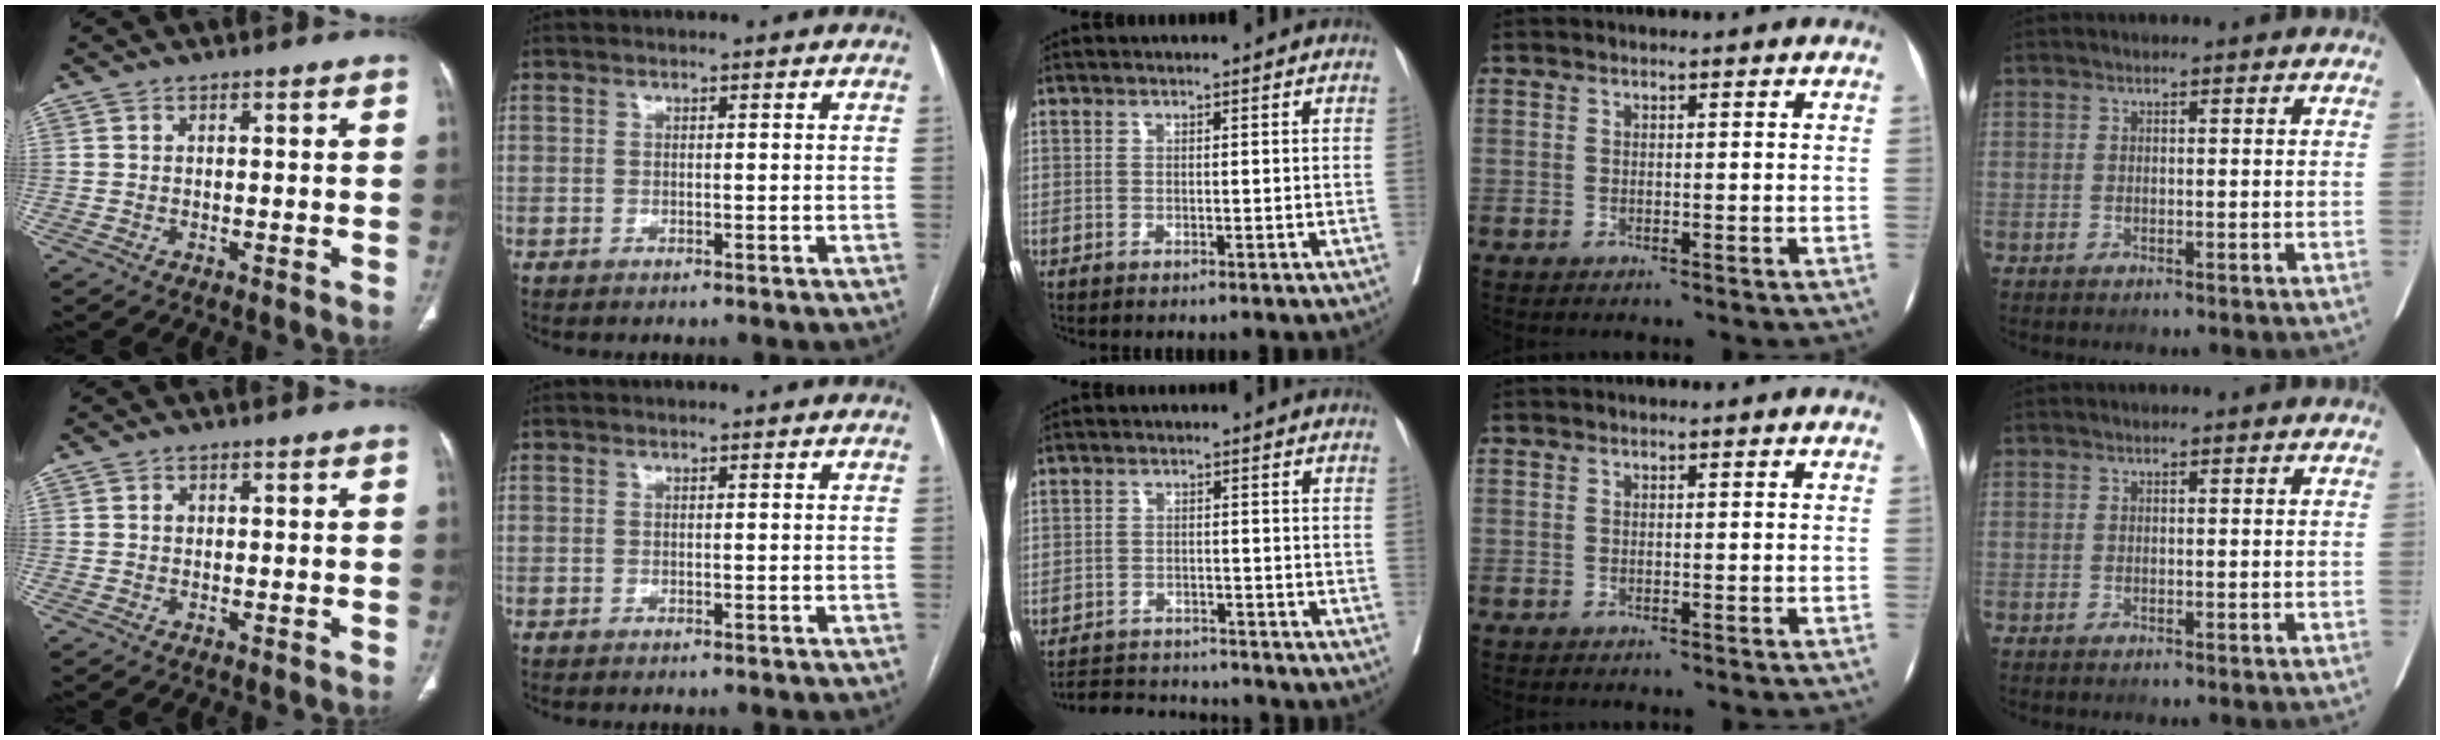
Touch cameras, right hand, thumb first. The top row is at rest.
{"thumb": {"total": 0.8, "force": [0.1, 0.7, 0.4], "torque": [-0.004, 0.002, 0.002]}, "middle": {"total": 6.2, "force": [-6.1, 1.2, 0.2], "torque": [0.000, 0.004, -0.100]}}